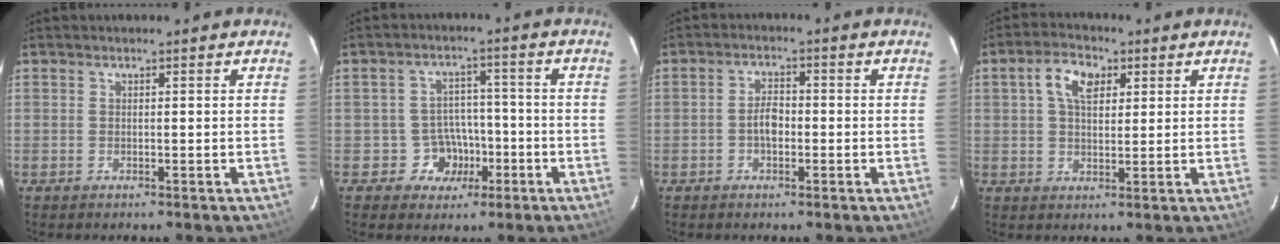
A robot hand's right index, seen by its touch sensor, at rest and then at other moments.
{"total": 6.1, "force": [-2.8, 5.3, 1.0], "torque": [-0.028, 0.024, -0.031]}
{"total": 3.1, "force": [-0.9, 1.7, 2.4], "torque": [-0.041, 0.009, -0.015]}
{"total": 6.3, "force": [2.2, 3.7, 4.5], "torque": [-0.081, 0.020, 0.041]}